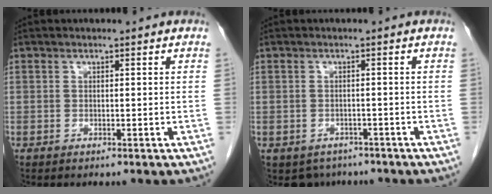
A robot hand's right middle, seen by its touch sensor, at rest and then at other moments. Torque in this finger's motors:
{"motor_torque": [0.23, -0.22, 0.00, -0.01]}